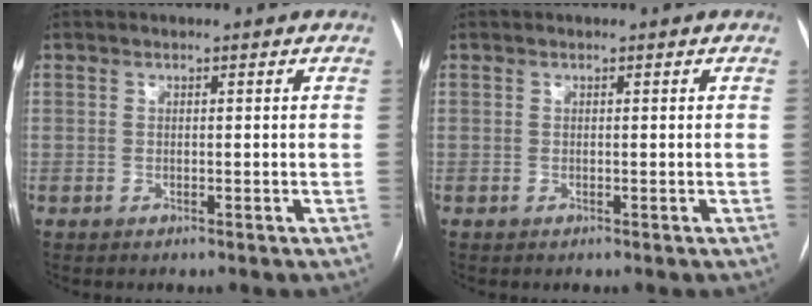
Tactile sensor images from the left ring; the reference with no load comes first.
{"total": 0.0}